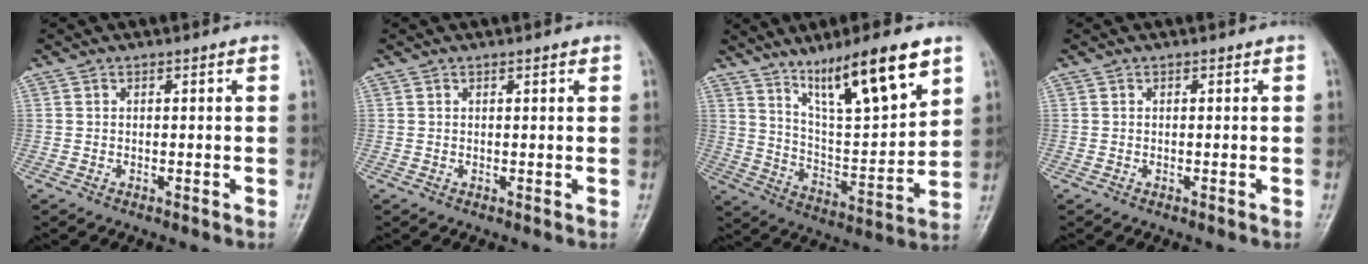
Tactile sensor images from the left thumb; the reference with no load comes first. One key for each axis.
{"total": 0.9, "fx": 0.5, "fy": 0.1, "fz": 0.8, "tx": -0.012, "ty": 0.000, "tz": 0.006}
{"total": 17.6, "fx": 11.0, "fy": 3.5, "fz": 13.3, "tx": -0.199, "ty": -0.055, "tz": 0.200}
{"total": 0.0}